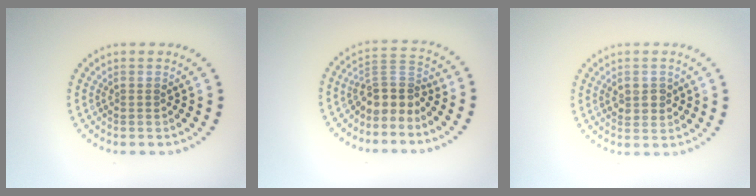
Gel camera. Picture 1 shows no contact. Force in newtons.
{"total": 3.3, "press": 2.5, "slide": 2.2}
{"total": 1.9, "press": 1.9, "slide": 0.3}